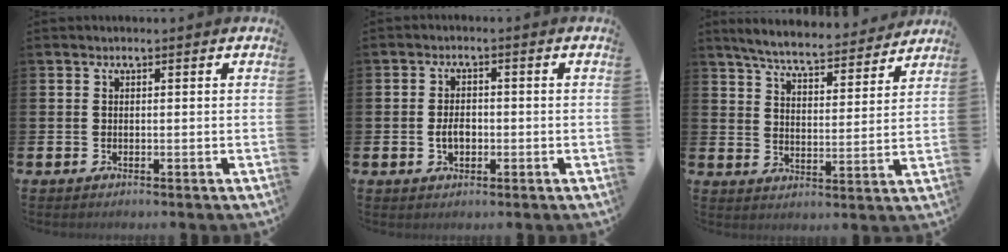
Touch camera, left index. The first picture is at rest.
{"total": 2.7, "force": [-0.5, 1.8, 1.9], "torque": [-0.015, -0.005, -0.016]}
{"total": 6.5, "force": [6.2, 0.8, 1.7], "torque": [-0.050, -0.045, 0.104]}